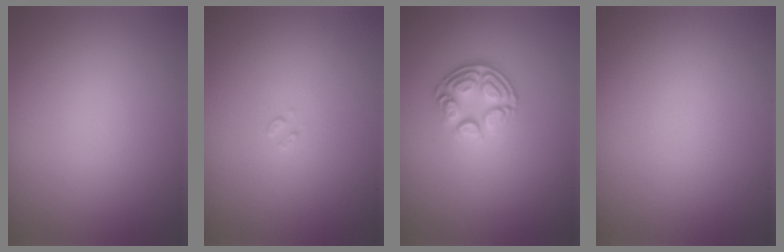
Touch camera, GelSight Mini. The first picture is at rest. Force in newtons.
{"total": 0.6, "press": 0.6, "slide": 0.2}
{"total": 3.7, "press": 2.6, "slide": 2.6}
{"total": 0.0}